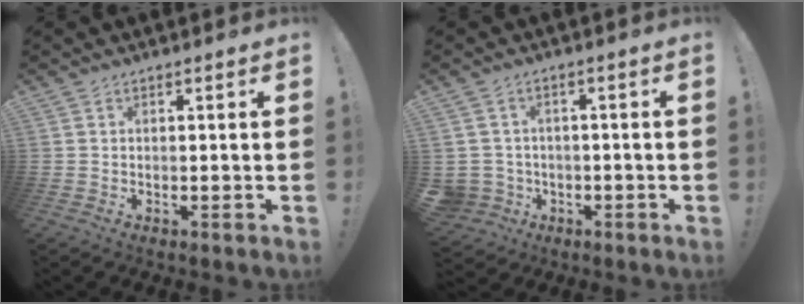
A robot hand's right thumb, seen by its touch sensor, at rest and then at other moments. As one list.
[{"total": 4.7, "force": [-0.5, 4.6, 1.0], "torque": [-0.042, 0.004, -0.006]}]